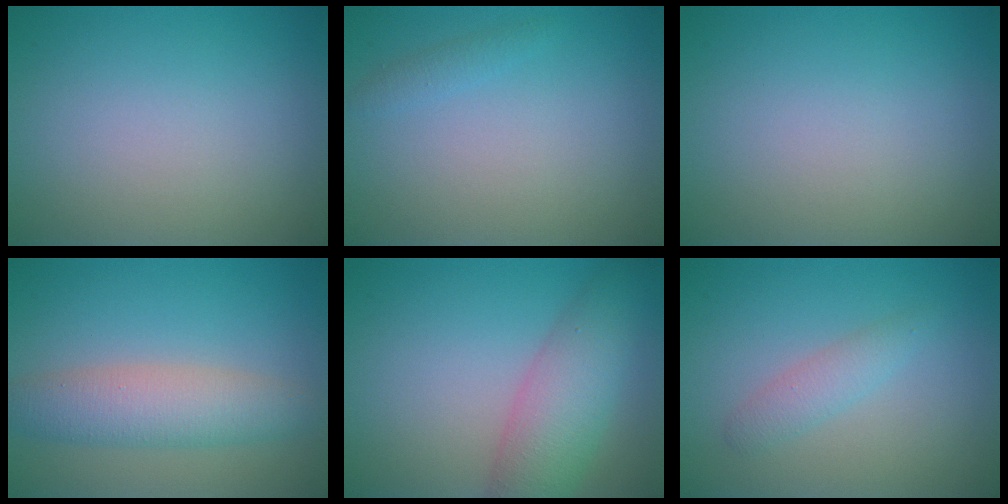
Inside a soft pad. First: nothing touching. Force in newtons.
{"total": 0.9, "press": 0.9, "slide": 0.1}
{"total": 0.0}
{"total": 4.6, "press": 4.6, "slide": 0.1}
{"total": 5.5, "press": 5.5, "slide": 0.2}
{"total": 1.8, "press": 1.8, "slide": 0.0}